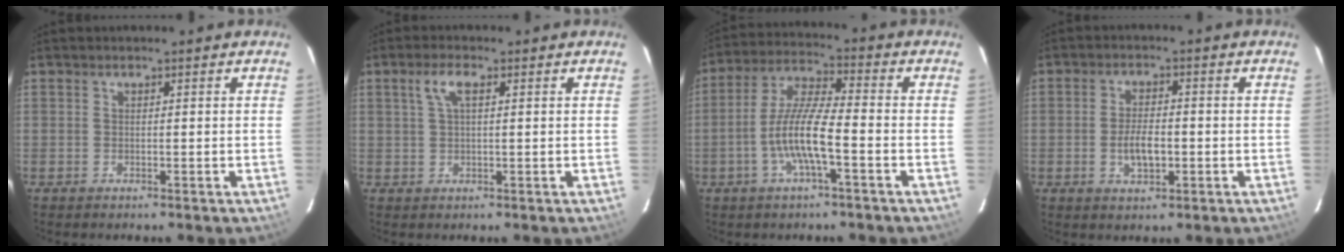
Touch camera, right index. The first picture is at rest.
{"total": 3.4, "force": [1.3, 1.1, 2.9], "torque": [-0.061, 0.008, 0.024]}
{"total": 9.7, "force": [-3.4, 1.2, 9.0], "torque": [-0.188, 0.006, -0.067]}
{"total": 5.1, "force": [-1.2, 2.3, 4.4], "torque": [-0.087, 0.002, -0.018]}